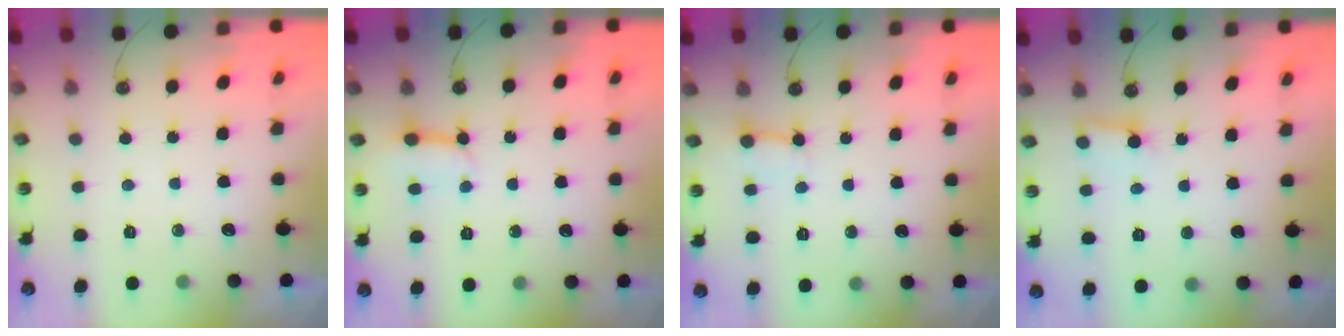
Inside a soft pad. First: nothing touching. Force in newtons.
{"total": 4.5, "press": 4.5, "slide": 0.6}
{"total": 2.9, "press": 2.9, "slide": 0.4}
{"total": 2.9, "press": 2.9, "slide": 0.2}